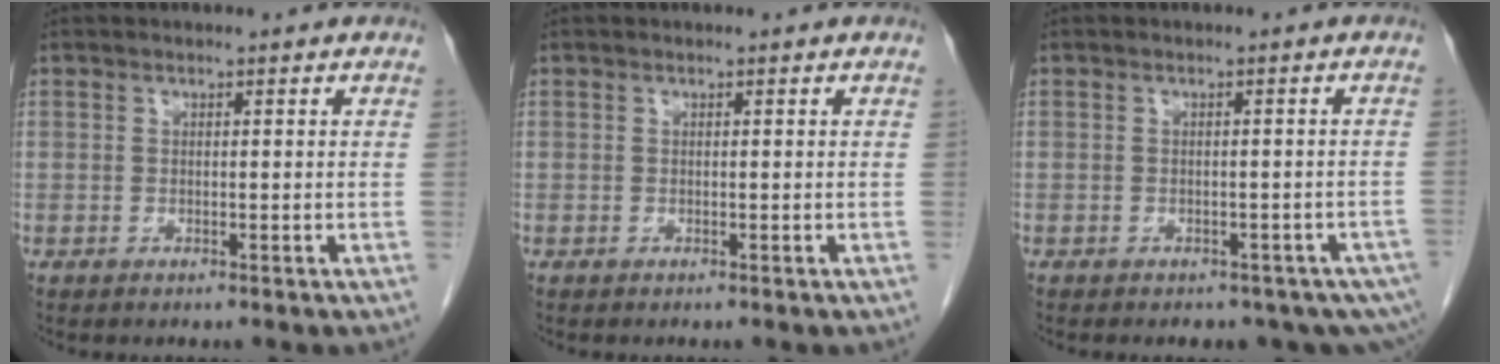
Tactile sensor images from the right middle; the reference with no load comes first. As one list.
[{"total": 0.0}, {"total": 10.0, "force": [-7.0, 4.4, 5.5], "torque": [-0.078, -0.006, -0.076]}]